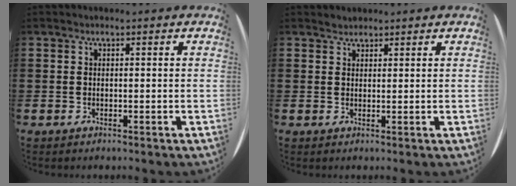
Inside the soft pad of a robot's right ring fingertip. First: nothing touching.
{"total": 1.1, "force": [1.0, 0.3, -0.2], "torque": [0.001, 0.002, 0.022]}